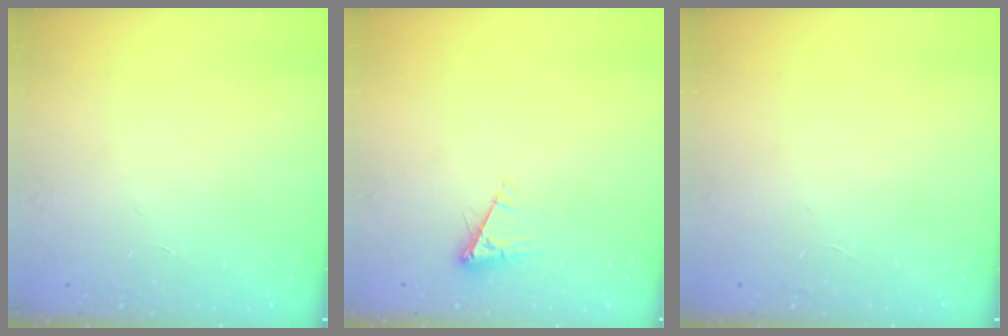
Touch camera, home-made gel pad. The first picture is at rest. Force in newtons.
{"total": 4.9, "press": 4.8, "slide": 0.8}
{"total": 0.0}